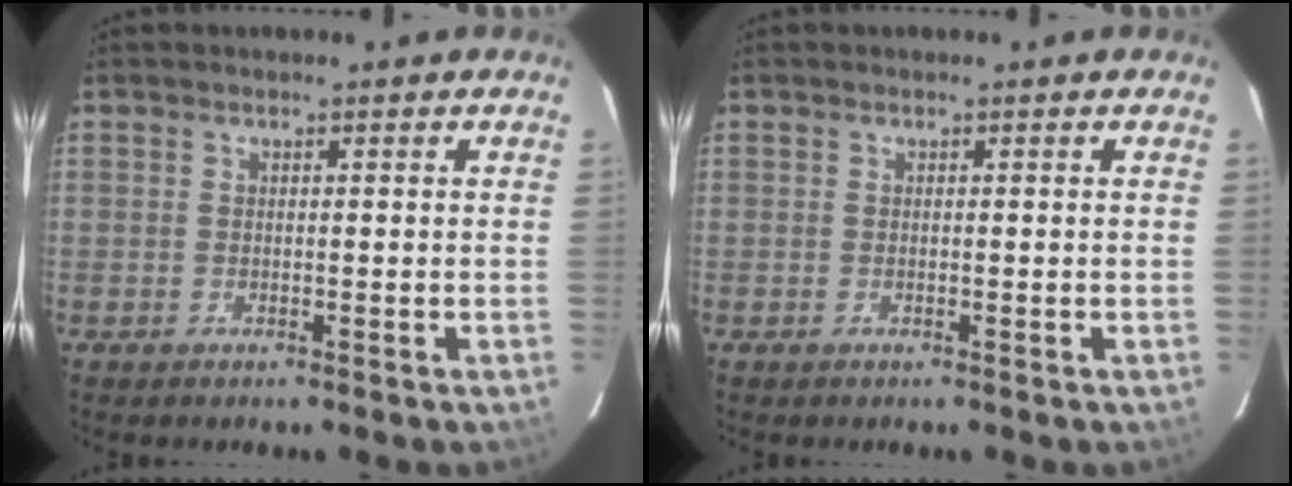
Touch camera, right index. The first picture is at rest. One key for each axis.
{"total": 0.0}